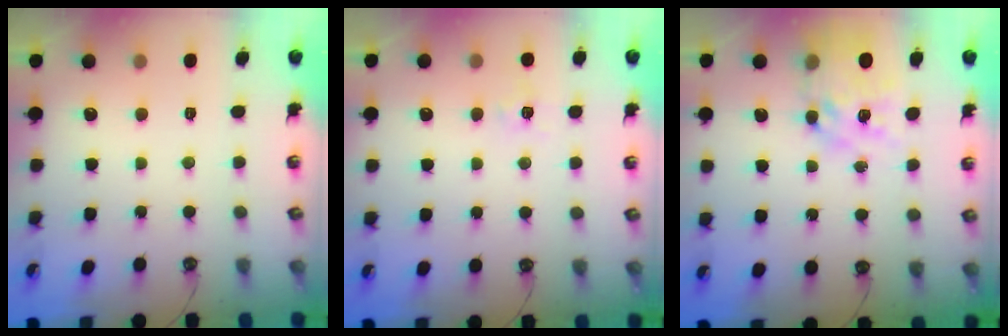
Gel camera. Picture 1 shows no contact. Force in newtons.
{"total": 5.5, "press": 5.5, "slide": 0.5}
{"total": 15.1, "press": 15.0, "slide": 1.4}